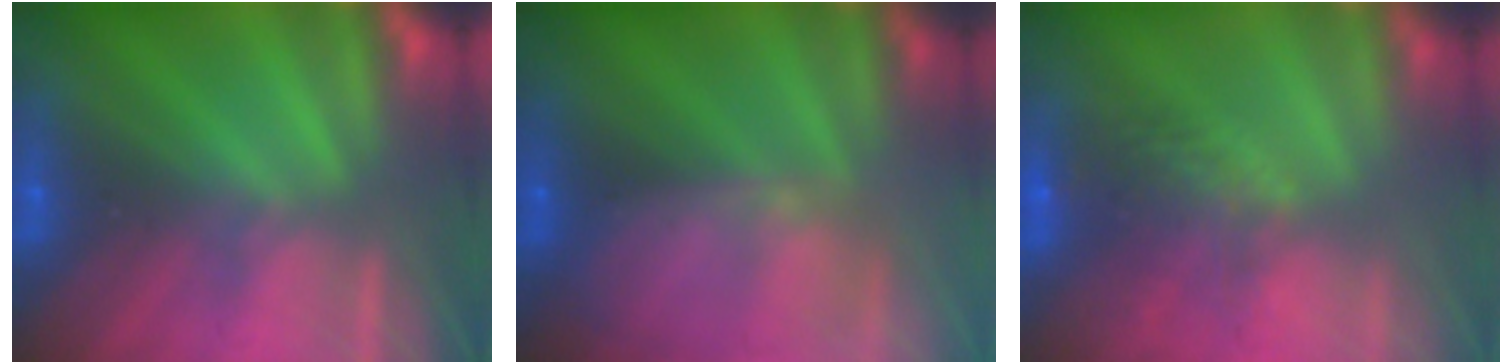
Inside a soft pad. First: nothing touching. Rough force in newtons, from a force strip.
{"total": 6.6}
{"total": 8.9}